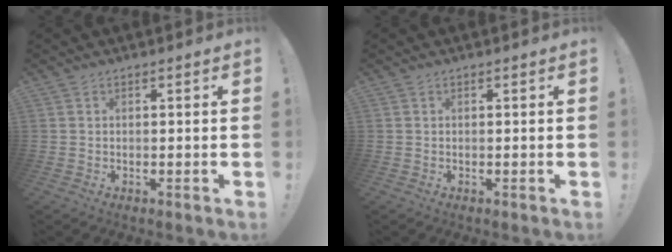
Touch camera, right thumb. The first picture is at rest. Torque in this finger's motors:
{"motor_torque": [0.00, 0.00, 0.00, 0.00, 0.00]}